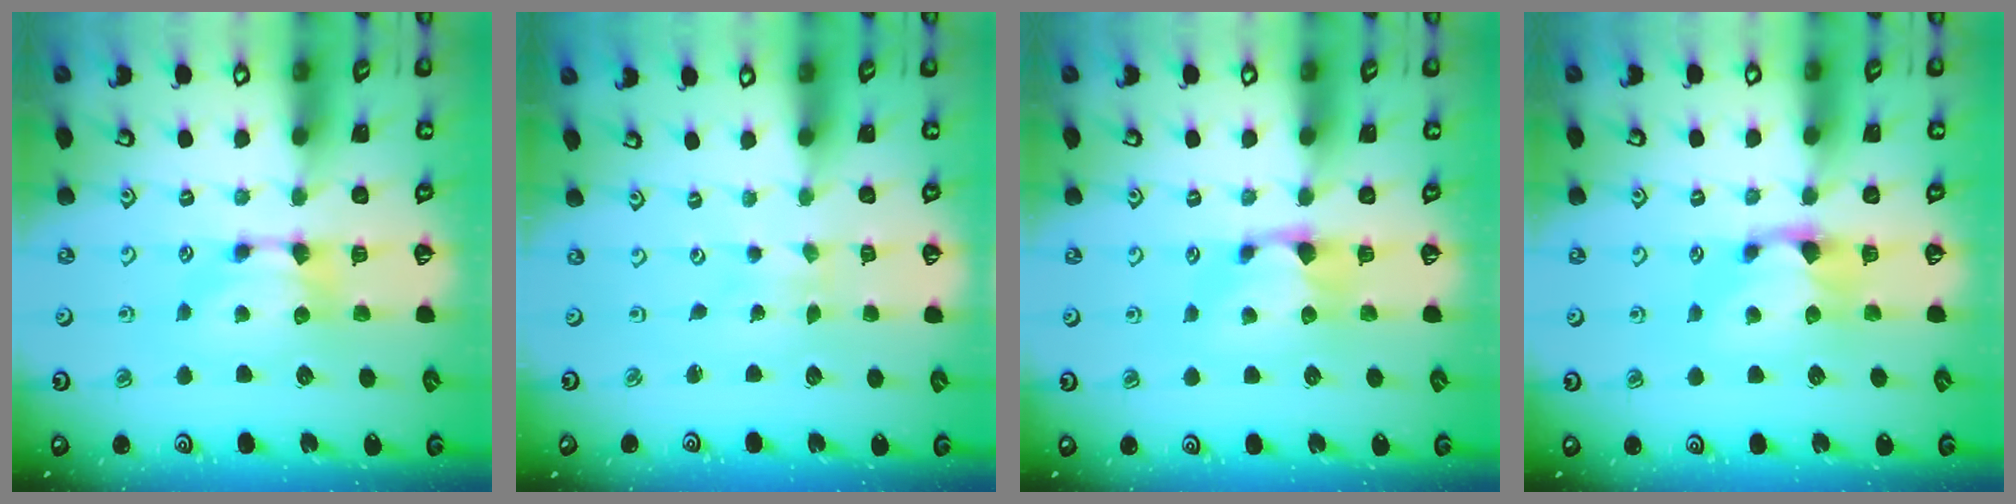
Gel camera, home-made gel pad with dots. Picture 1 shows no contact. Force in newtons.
{"total": 4.6, "press": 4.6, "slide": 0.3}
{"total": 1.2, "press": 0.7, "slide": 1.0}
{"total": 1.0, "press": 0.1, "slide": 1.0}